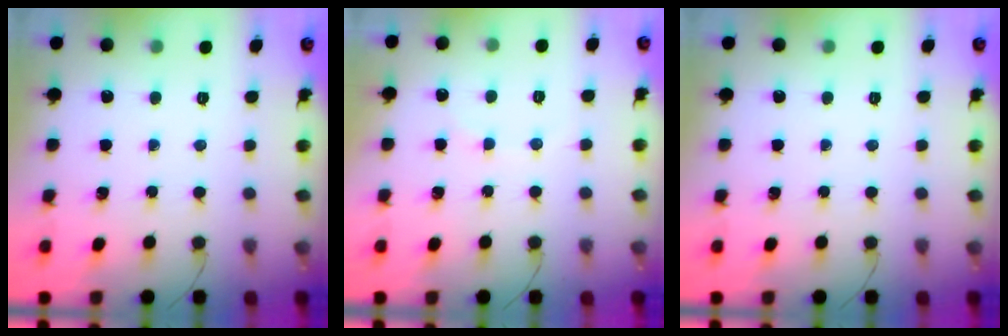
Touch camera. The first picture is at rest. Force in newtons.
{"total": 3.4, "press": 3.2, "slide": 1.1}
{"total": 0.0}